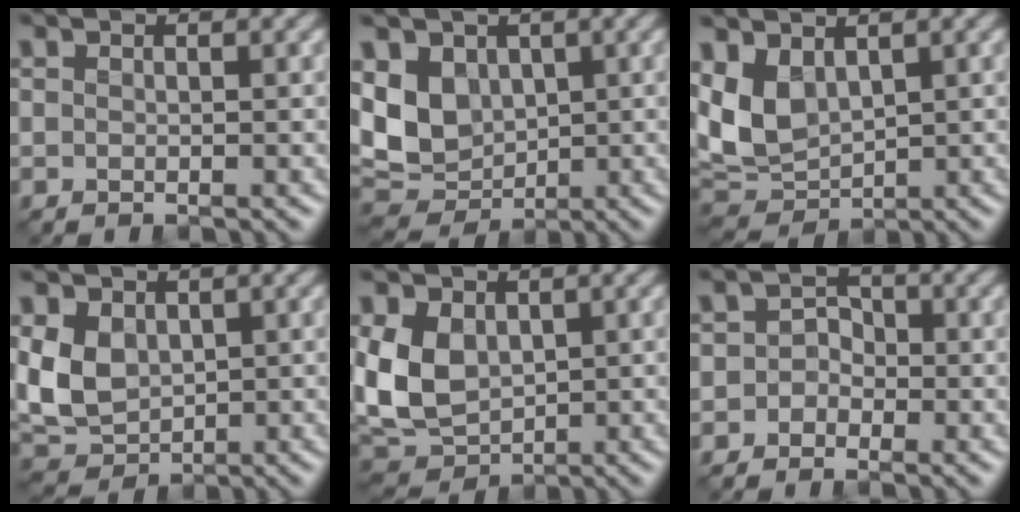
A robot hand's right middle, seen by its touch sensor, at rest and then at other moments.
{"total": 6.8, "force": [0.8, 5.4, 4.0], "torque": [-0.091, -0.011, 0.011]}
{"total": 6.1, "force": [1.4, 4.0, 4.4], "torque": [-0.106, -0.005, 0.024]}
{"total": 4.9, "force": [0.3, 3.7, 3.2], "torque": [-0.072, -0.006, 0.005]}
{"total": 6.3, "force": [0.5, 4.7, 4.3], "torque": [-0.102, -0.007, 0.003]}
{"total": 1.8, "force": [-0.9, 1.5, 0.4], "torque": [0.007, 0.002, -0.025]}